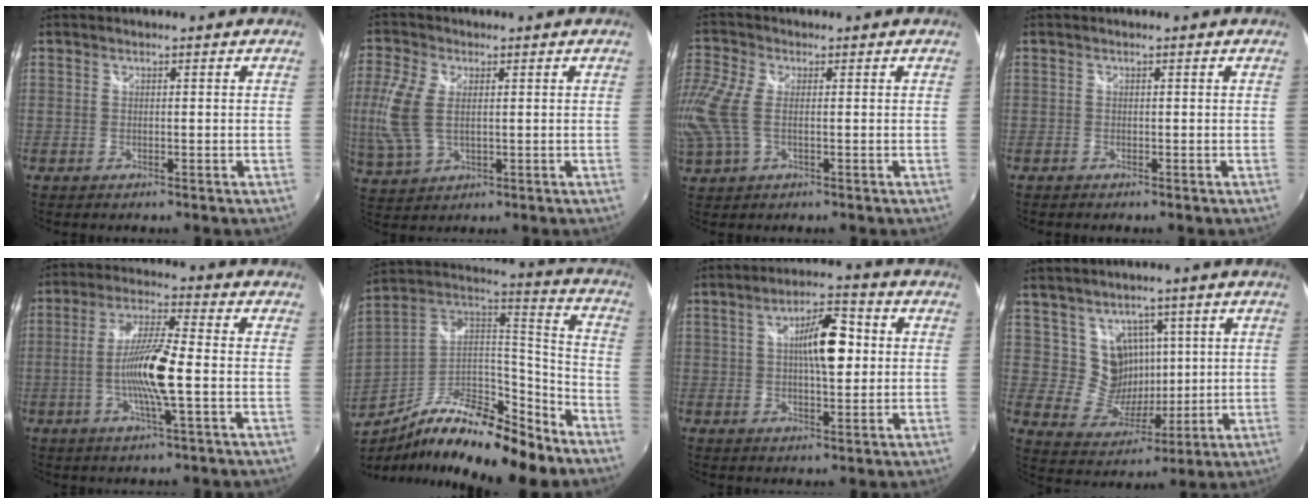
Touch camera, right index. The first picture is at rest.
{"total": 10.2, "force": [1.0, 5.8, 8.4], "torque": [-0.194, 0.003, 0.025]}
{"total": 8.5, "force": [-0.5, 4.2, 7.4], "torque": [-0.179, 0.004, -0.011]}
{"total": 1.8, "force": [0.0, -1.7, -0.7], "torque": [0.017, -0.011, -0.002]}
{"total": 10.4, "force": [-2.3, 0.5, 10.1], "torque": [-0.201, 0.000, -0.046]}
{"total": 22.0, "force": [-15.0, 5.5, 15.2], "torque": [-0.258, -0.015, -0.253]}
{"total": 8.2, "force": [1.7, 1.4, 7.9], "torque": [-0.118, 0.006, 0.029]}
{"total": 8.7, "force": [3.4, 7.7, 2.2], "torque": [-0.040, 0.002, 0.077]}